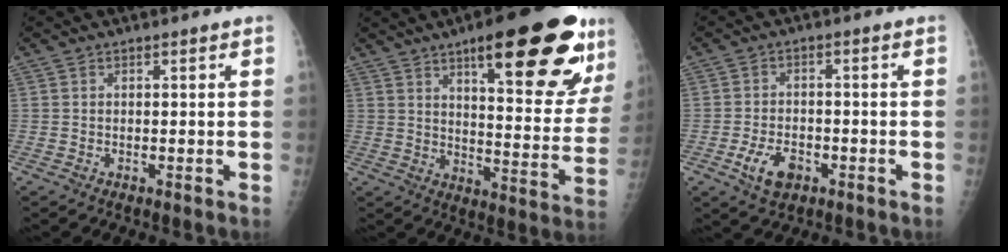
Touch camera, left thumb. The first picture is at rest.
{"total": 25.8, "force": [13.9, 7.0, 20.5], "torque": [-0.250, -0.047, 0.196]}
{"total": 6.4, "force": [-3.0, 3.9, 4.1], "torque": [-0.067, 0.014, -0.050]}